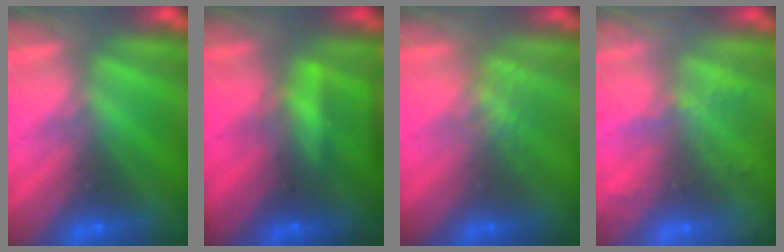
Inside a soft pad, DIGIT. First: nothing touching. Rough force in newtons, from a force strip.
{"total": 6.9}
{"total": 2.0}
{"total": 8.4}